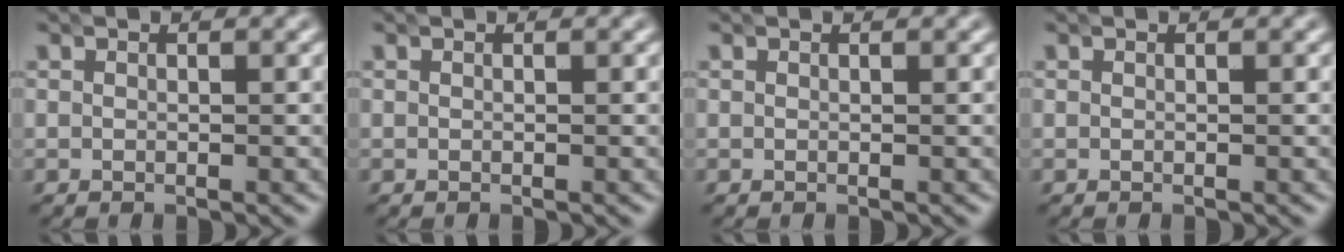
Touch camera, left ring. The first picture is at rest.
{"total": 0.0}
{"total": 0.0}
{"total": 0.0}